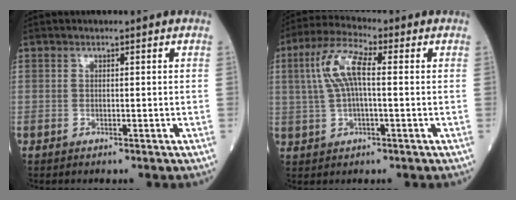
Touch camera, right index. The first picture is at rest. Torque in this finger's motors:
{"motor_torque": [0.46, -0.23, 0.39, 0.12]}